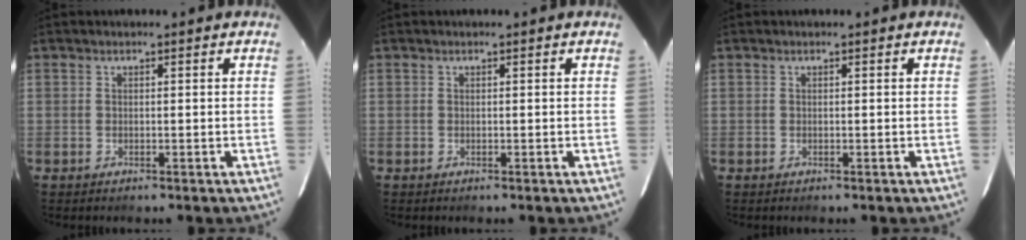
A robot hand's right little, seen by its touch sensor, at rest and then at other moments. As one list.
[{"total": 0.0}, {"total": 0.0}]